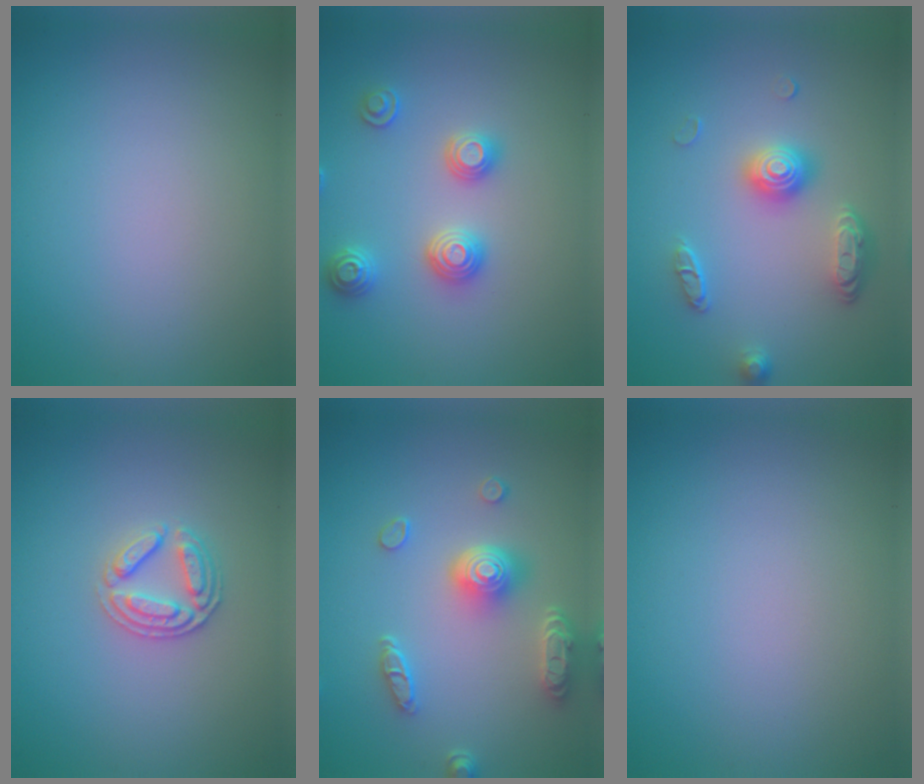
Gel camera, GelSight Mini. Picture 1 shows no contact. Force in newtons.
{"total": 2.9, "press": 2.9, "slide": 0.2}
{"total": 3.5, "press": 3.0, "slide": 1.8}
{"total": 2.6, "press": 2.5, "slide": 0.6}
{"total": 4.9, "press": 3.9, "slide": 2.9}
{"total": 0.0}